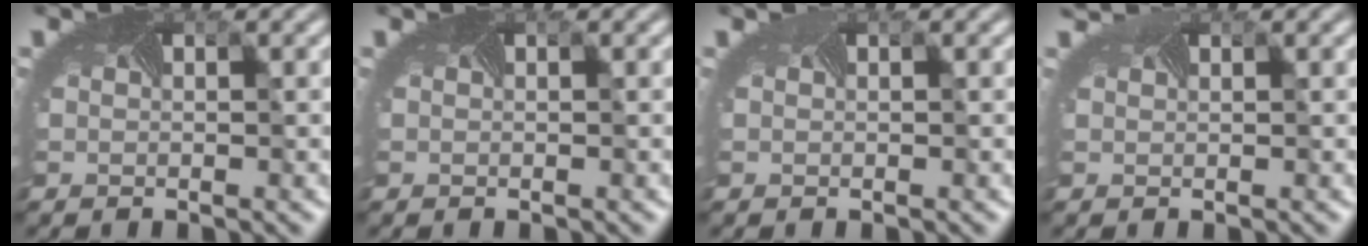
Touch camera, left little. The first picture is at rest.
{"total": 0.0}
{"total": 0.5, "force": [0.3, 0.3, 0.3], "torque": [-0.005, 0.005, 0.002]}
{"total": 1.4, "force": [1.3, 0.5, 0.3], "torque": [-0.015, 0.005, 0.015]}